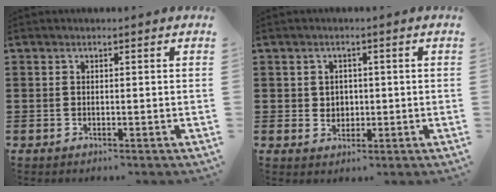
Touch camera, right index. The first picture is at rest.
{"total": 2.0, "force": [0.3, 1.9, 0.6], "torque": [-0.019, 0.011, 0.003]}